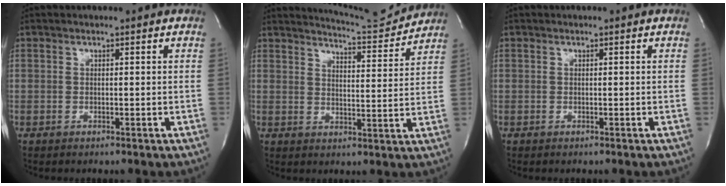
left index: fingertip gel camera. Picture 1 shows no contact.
{"total": 8.2, "force": [8.2, -0.8, 0.2], "torque": [-0.017, -0.020, 0.116]}
{"total": 0.0}